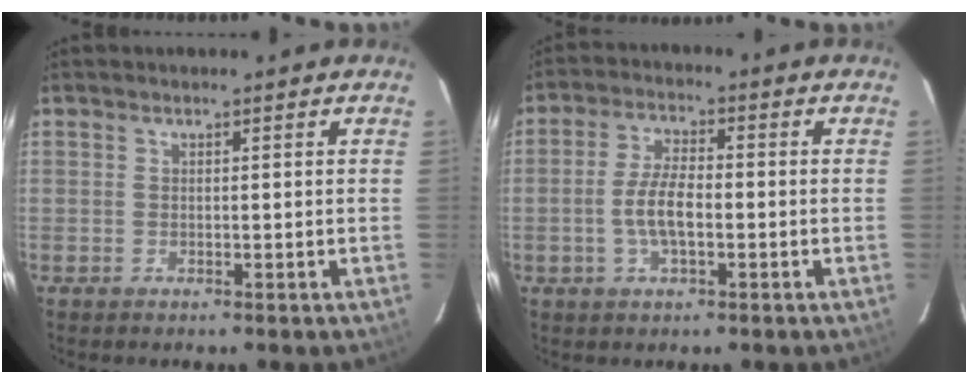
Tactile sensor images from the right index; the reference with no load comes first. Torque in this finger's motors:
{"motor_torque": [0.89, -0.45, 0.57, 0.13]}